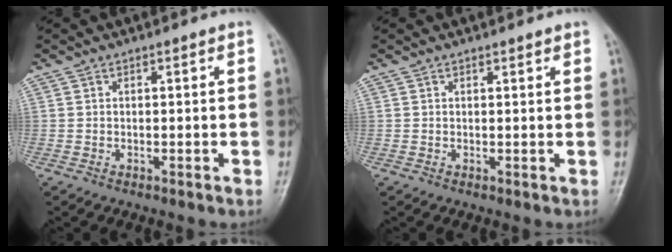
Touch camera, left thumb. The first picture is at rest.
{"total": 1.1, "force": [1.0, 0.2, 0.5], "torque": [-0.005, -0.004, 0.012]}